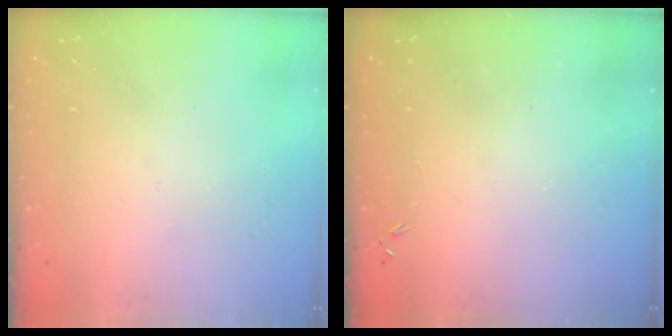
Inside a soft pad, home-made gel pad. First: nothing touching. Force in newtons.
{"total": 0.0}